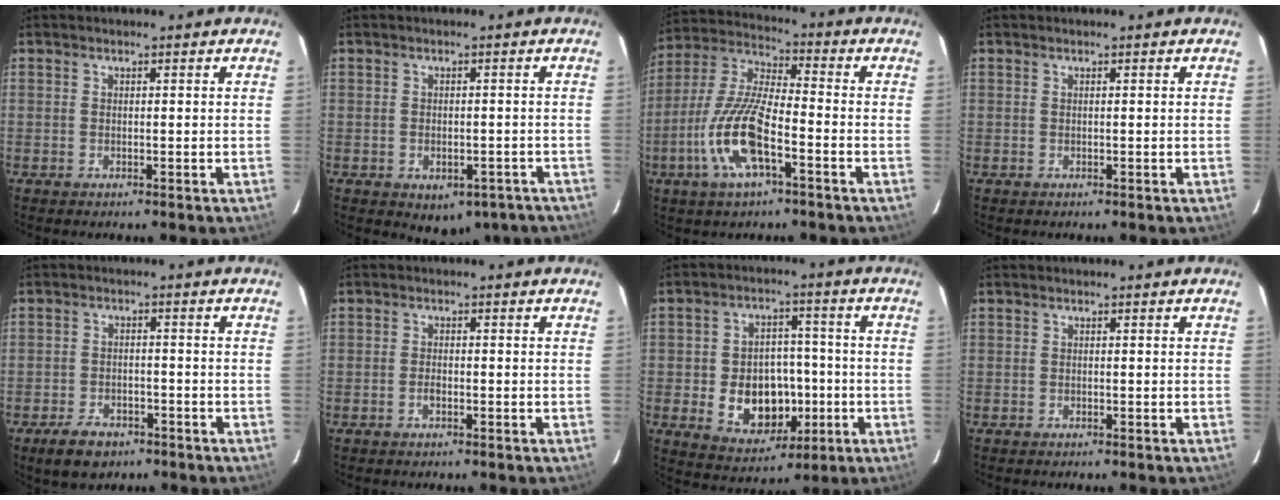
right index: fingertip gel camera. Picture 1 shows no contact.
{"total": 8.3, "force": [-5.3, 5.2, 3.7], "torque": [-0.056, 0.004, -0.043]}
{"total": 14.4, "force": [-5.8, 4.1, 12.5], "torque": [-0.269, -0.008, -0.116]}
{"total": 0.0}
{"total": 6.4, "force": [-4.3, 3.7, 3.0], "torque": [-0.073, 0.003, -0.062]}
{"total": 1.5, "force": [-0.6, 0.8, 1.1], "torque": [-0.023, 0.001, -0.011]}
{"total": 12.5, "force": [-2.9, 9.4, 7.8], "torque": [-0.161, 0.010, -0.022]}
{"total": 0.0}